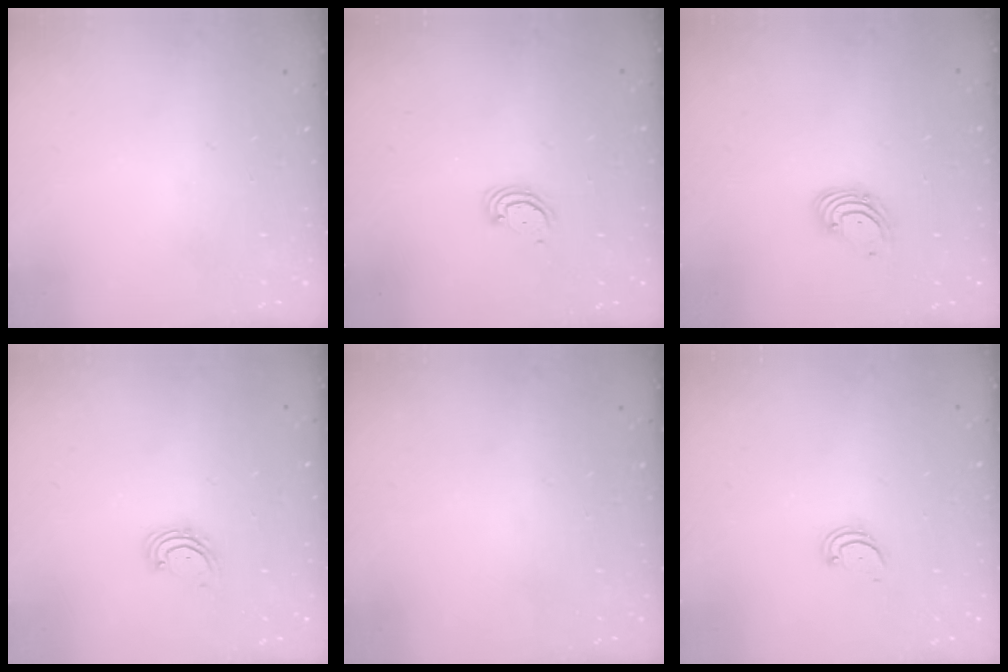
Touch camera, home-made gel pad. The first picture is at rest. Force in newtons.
{"total": 2.9, "press": 2.9, "slide": 0.3}
{"total": 2.7, "press": 2.7, "slide": 0.3}
{"total": 2.8, "press": 2.8, "slide": 0.2}
{"total": 0.0}
{"total": 2.6, "press": 2.5, "slide": 0.5}